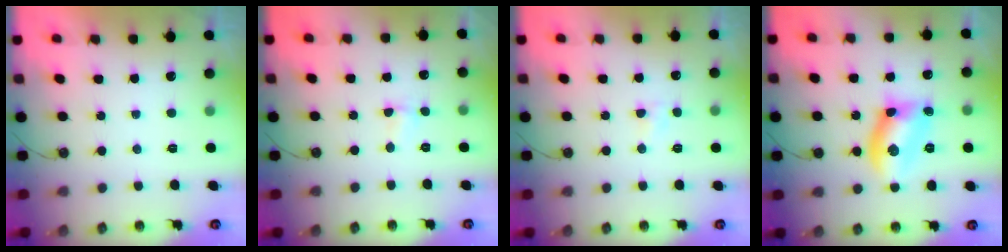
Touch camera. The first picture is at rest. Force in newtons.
{"total": 1.5, "press": 1.2, "slide": 1.0}
{"total": 2.9, "press": 2.9, "slide": 0.4}
{"total": 11.2, "press": 11.1, "slide": 1.4}